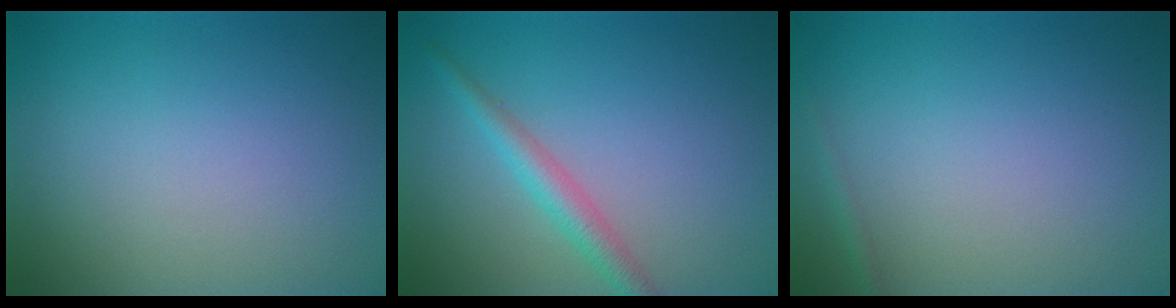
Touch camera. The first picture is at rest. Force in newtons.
{"total": 2.6, "press": 2.6, "slide": 0.0}
{"total": 0.8, "press": 0.8, "slide": 0.0}